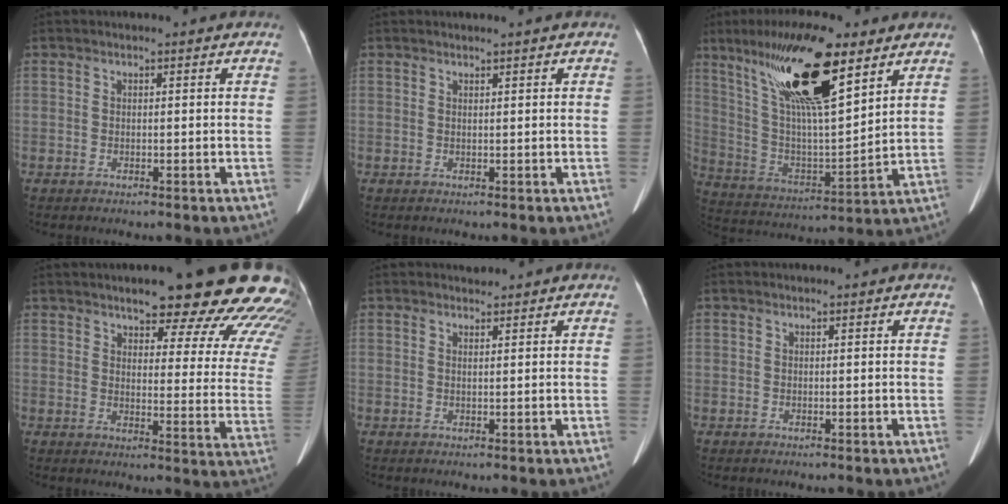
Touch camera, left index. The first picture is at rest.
{"total": 0.6, "force": [0.5, -0.2, 0.3], "torque": [-0.011, -0.004, 0.015]}
{"total": 20.1, "force": [11.9, 3.5, 15.8], "torque": [-0.303, 0.015, 0.215]}
{"total": 23.2, "force": [19.4, 4.3, 11.8], "torque": [-0.123, -0.058, 0.209]}
{"total": 0.8, "force": [0.8, 0.1, 0.0], "torque": [-0.006, -0.001, 0.014]}
{"total": 0.0}